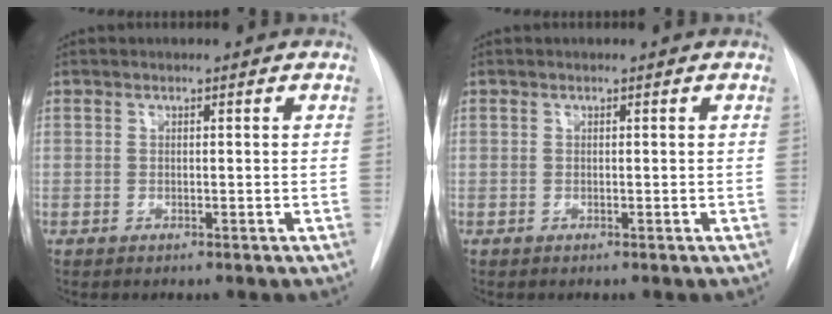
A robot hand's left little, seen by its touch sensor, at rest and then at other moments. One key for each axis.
{"total": 0.0}